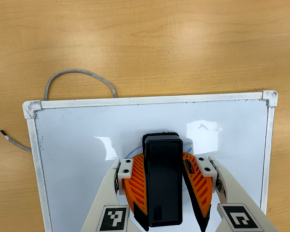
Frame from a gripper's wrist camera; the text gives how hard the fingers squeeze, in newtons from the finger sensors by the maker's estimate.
{"total": 14.1, "left": 14.8, "right": 13.5}